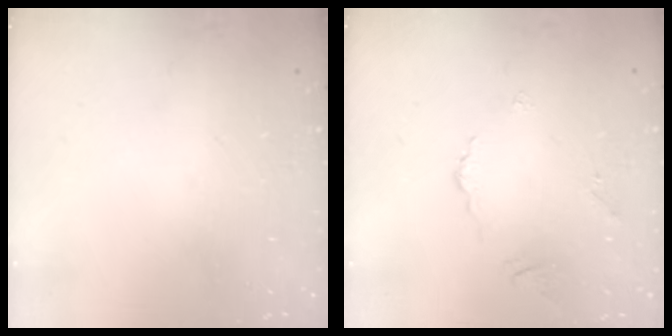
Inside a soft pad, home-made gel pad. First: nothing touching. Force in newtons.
{"total": 2.8, "press": 2.8, "slide": 0.6}